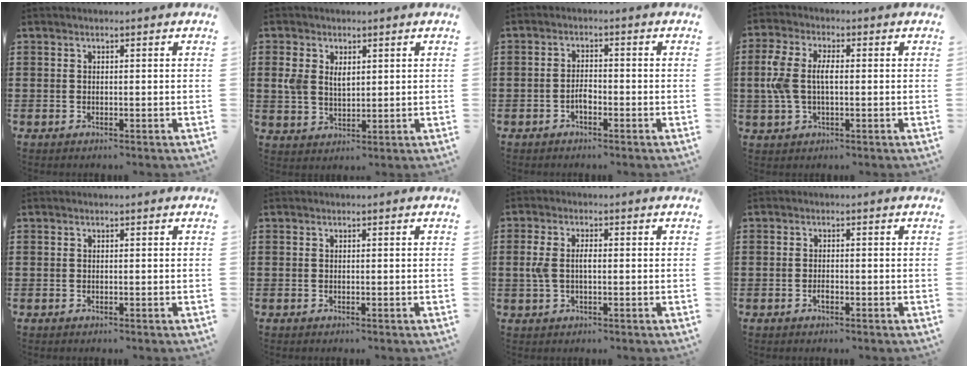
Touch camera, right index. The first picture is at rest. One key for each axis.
{"total": 3.6, "fx": 1.3, "fy": 2.5, "fz": 2.3, "tx": -0.052, "ty": 0.010, "tz": 0.023}
{"total": 2.3, "fx": -1.1, "fy": 1.1, "fz": 1.6, "tx": -0.033, "ty": 0.003, "tz": -0.022}
{"total": 6.1, "fx": 0.0, "fy": 3.2, "fz": 5.2, "tx": -0.136, "ty": -0.004, "tz": -0.012}
{"total": 0.0}
{"total": 0.0}
{"total": 3.4, "fx": -0.1, "fy": 1.7, "fz": 3.0, "tx": -0.081, "ty": -0.003, "tz": -0.010}
{"total": 1.3, "fx": -0.7, "fy": 0.5, "fz": 1.0, "tx": -0.021, "ty": -0.004, "tz": -0.012}